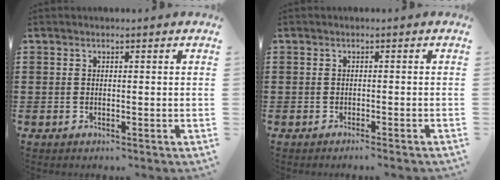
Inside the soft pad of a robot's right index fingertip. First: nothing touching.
{"total": 1.0, "force": [-0.9, -0.3, 0.5], "torque": [-0.011, -0.006, -0.015]}